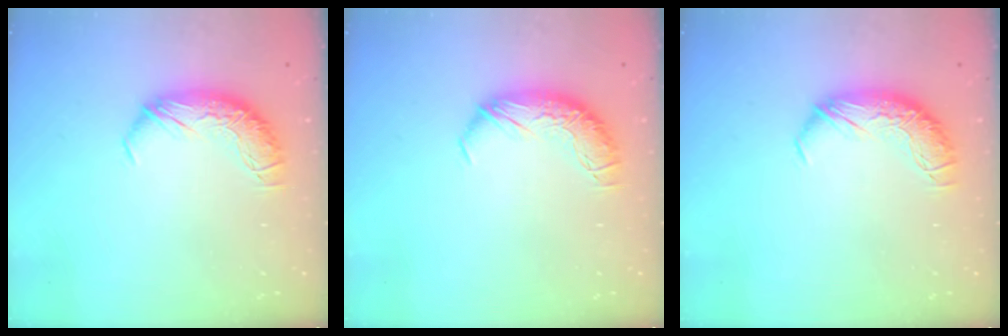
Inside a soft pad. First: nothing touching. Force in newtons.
{"total": 0.0}
{"total": 0.0}